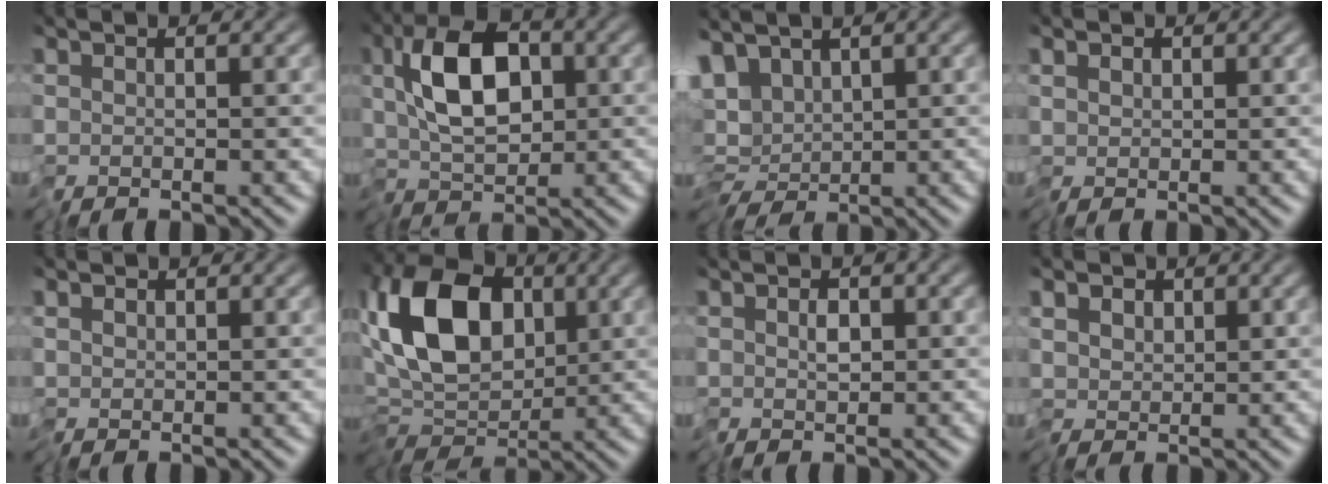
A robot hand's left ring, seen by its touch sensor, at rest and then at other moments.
{"total": 7.2, "force": [0.1, 3.7, 6.2], "torque": [-0.105, 0.009, -0.009]}
{"total": 5.9, "force": [0.8, 3.4, 4.7], "torque": [-0.071, 0.004, 0.021]}
{"total": 1.1, "force": [-0.1, 0.9, 0.6], "torque": [-0.012, 0.002, -0.004]}
{"total": 0.8, "force": [-0.1, 0.7, 0.4], "torque": [-0.010, 0.001, -0.003]}
{"total": 11.0, "force": [0.8, 6.9, 8.5], "torque": [-0.149, 0.016, -0.006]}
{"total": 2.0, "force": [-0.2, 1.0, 1.6], "torque": [-0.022, 0.000, -0.003]}
{"total": 1.8, "force": [-0.2, 1.5, 0.9], "torque": [-0.010, 0.001, -0.012]}